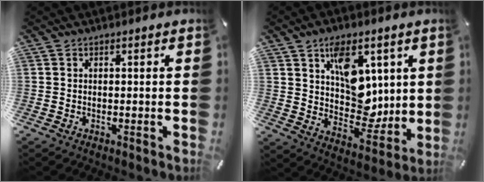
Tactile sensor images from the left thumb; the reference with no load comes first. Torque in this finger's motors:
{"motor_torque": [2.34, 2.66, 1.11, -1.28, 0.48]}